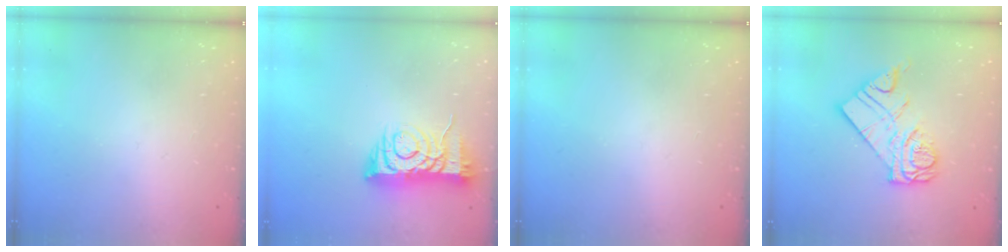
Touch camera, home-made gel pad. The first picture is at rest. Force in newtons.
{"total": 9.1, "press": 9.0, "slide": 1.2}
{"total": 0.0}
{"total": 12.5, "press": 12.4, "slide": 1.2}